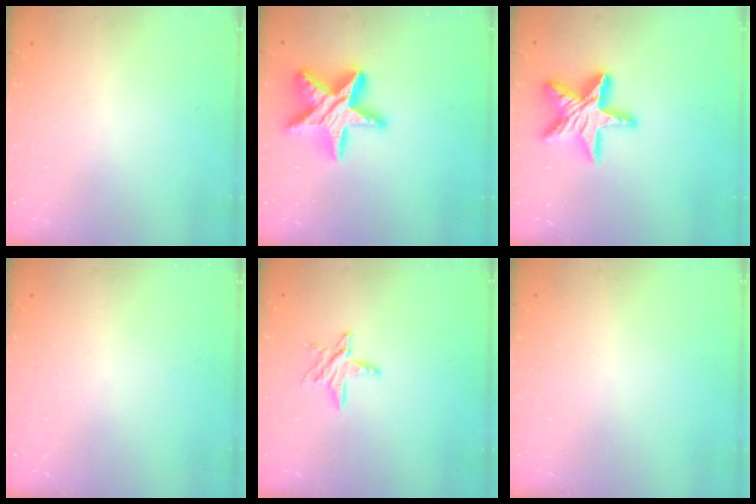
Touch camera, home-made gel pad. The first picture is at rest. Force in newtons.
{"total": 18.9, "press": 18.8, "slide": 1.5}
{"total": 17.1, "press": 17.0, "slide": 1.5}
{"total": 0.0}
{"total": 6.3, "press": 6.3, "slide": 0.4}
{"total": 0.0}